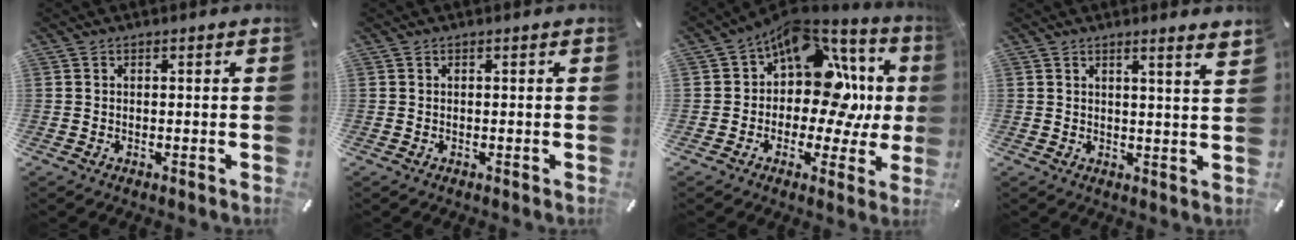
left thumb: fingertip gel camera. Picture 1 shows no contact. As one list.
[{"total": 0.0}, {"total": 15.6, "force": [4.9, 9.9, 11.1], "torque": [-0.153, -0.057, 0.074]}, {"total": 3.6, "force": [2.8, -0.7, 2.2], "torque": [-0.039, -0.021, 0.045]}]